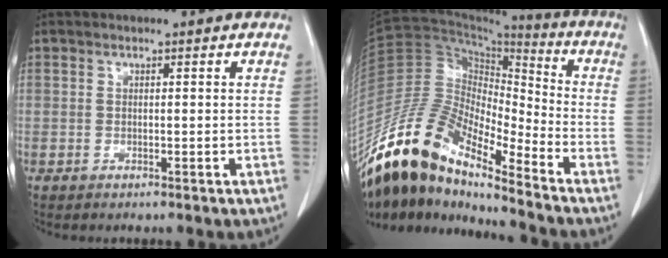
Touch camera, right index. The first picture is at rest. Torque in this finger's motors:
{"motor_torque": [0.84, -0.93, 0.84, 0.12]}